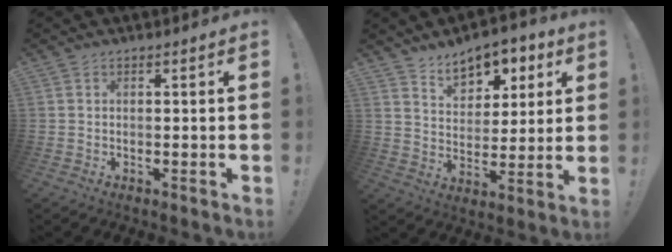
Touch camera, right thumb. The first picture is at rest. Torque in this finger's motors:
{"motor_torque": [0.17, 0.24, 0.38, 0.32, 0.13]}